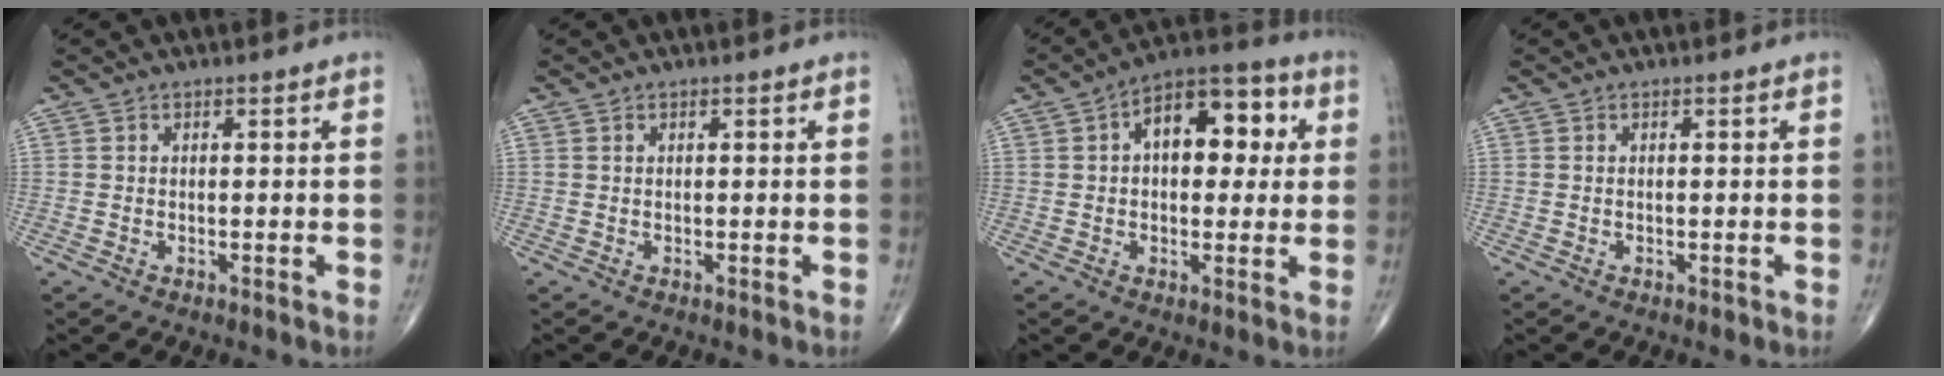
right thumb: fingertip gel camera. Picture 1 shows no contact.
{"total": 0.0}
{"total": 13.9, "force": [2.9, 8.0, 11.0], "torque": [-0.120, 0.026, 0.034]}
{"total": 0.0}